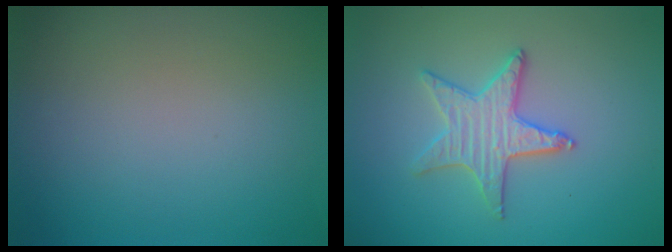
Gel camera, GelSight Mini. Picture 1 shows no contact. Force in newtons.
{"total": 3.1, "press": 3.1, "slide": 0.4}